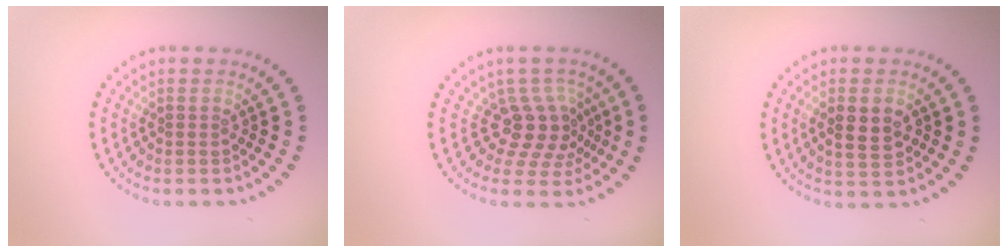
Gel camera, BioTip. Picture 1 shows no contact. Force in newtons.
{"total": 3.6, "press": 2.7, "slide": 2.4}
{"total": 2.9, "press": 2.8, "slide": 0.4}